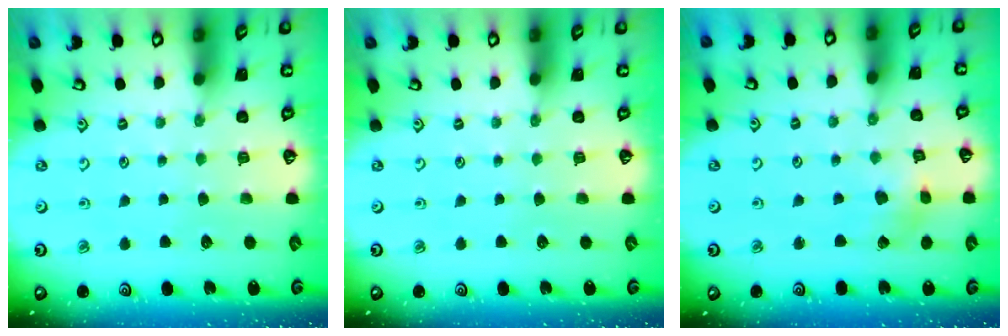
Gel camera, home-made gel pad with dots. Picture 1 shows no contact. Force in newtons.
{"total": 0.0}
{"total": 2.4, "press": 2.3, "slide": 0.5}